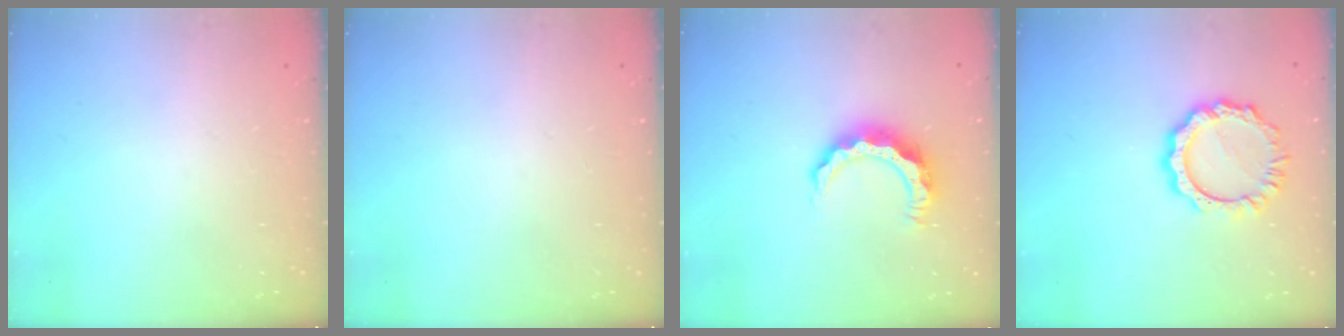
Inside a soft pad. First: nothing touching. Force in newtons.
{"total": 0.0}
{"total": 8.4, "press": 8.4, "slide": 0.1}
{"total": 9.8, "press": 9.8, "slide": 0.9}